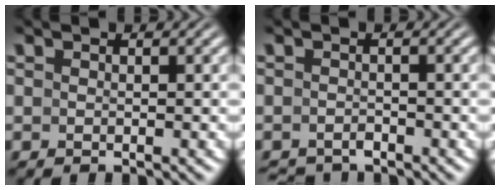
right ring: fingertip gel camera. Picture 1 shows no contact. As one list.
[{"total": 2.2, "force": [-2.2, 0.3, 0.0], "torque": [0.000, -0.015, -0.030]}]